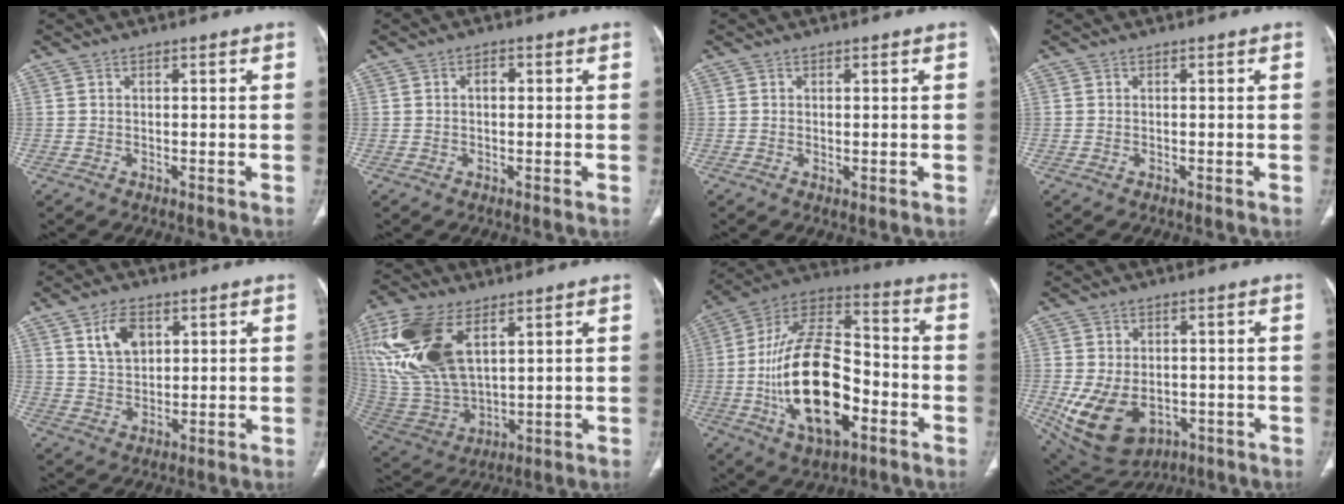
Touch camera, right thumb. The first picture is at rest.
{"total": 1.6, "force": [0.1, 1.0, 1.2], "torque": [-0.016, 0.007, -0.001]}
{"total": 0.8, "force": [-0.1, 0.3, 0.7], "torque": [-0.019, -0.005, 0.001]}
{"total": 0.0}
{"total": 6.9, "force": [3.1, 4.3, 4.4], "torque": [-0.067, -0.015, 0.064]}
{"total": 21.7, "force": [8.8, 11.5, 16.2], "torque": [-0.358, -0.026, 0.180]}
{"total": 24.2, "force": [-6.3, 12.3, 19.9], "torque": [-0.348, 0.032, -0.104]}
{"total": 14.1, "force": [-3.7, 9.8, 9.5], "torque": [-0.171, 0.004, -0.034]}